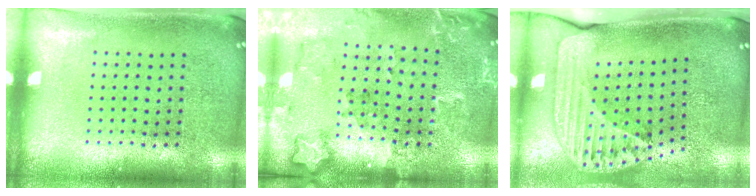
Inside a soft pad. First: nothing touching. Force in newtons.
{"total": 1.8, "press": 1.8, "slide": 0.2}
{"total": 2.6, "press": 1.8, "slide": 1.9}